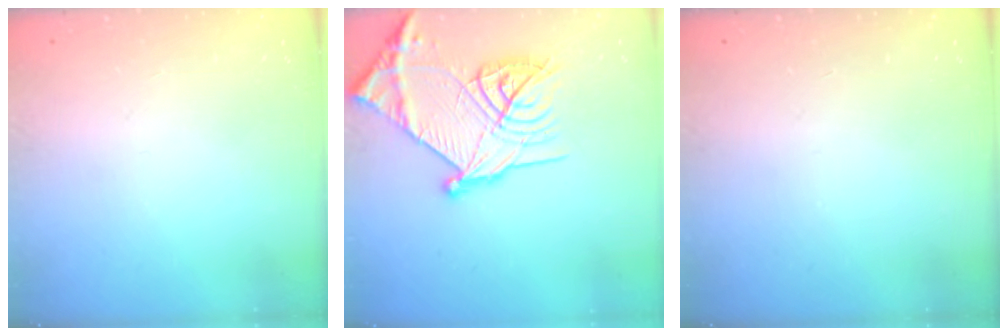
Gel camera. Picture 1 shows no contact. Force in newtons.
{"total": 23.6, "press": 23.5, "slide": 2.1}
{"total": 0.0}